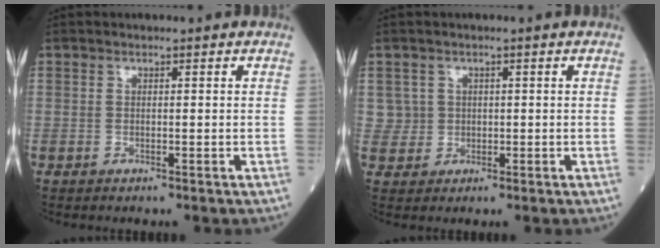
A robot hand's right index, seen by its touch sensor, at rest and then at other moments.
{"total": 2.2, "force": [0.3, 2.2, -0.3], "torque": [0.012, 0.004, 0.003]}